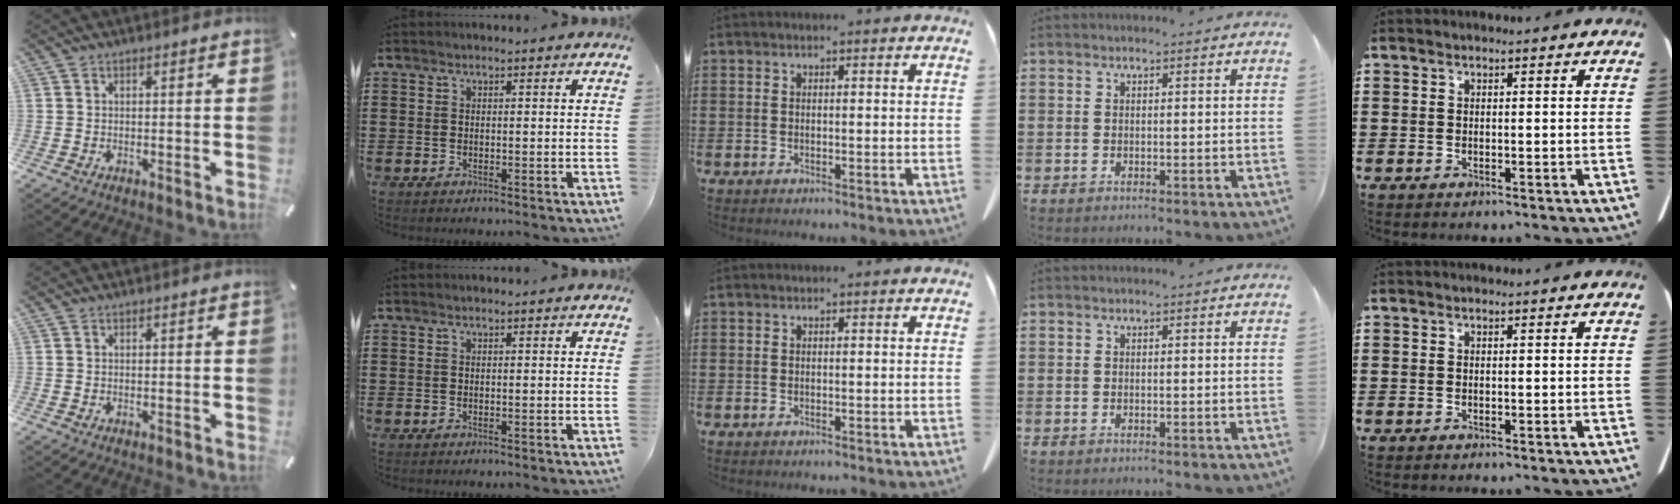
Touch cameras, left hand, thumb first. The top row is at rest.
{}